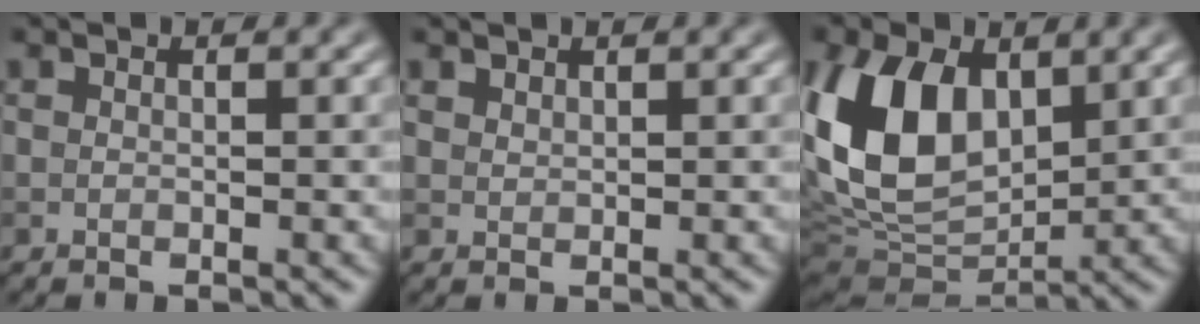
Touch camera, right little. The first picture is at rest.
{"total": 0.8, "force": [0.7, 0.3, 0.1], "torque": [-0.004, 0.000, 0.017]}
{"total": 12.4, "force": [2.8, 7.8, 9.2], "torque": [-0.214, 0.007, 0.045]}